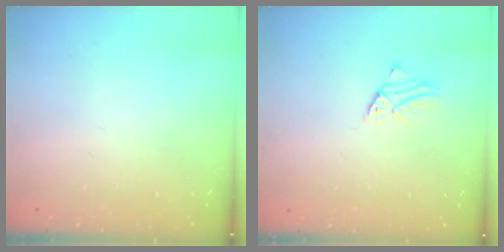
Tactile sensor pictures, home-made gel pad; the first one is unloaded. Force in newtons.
{"total": 1.4, "press": 1.3, "slide": 0.1}